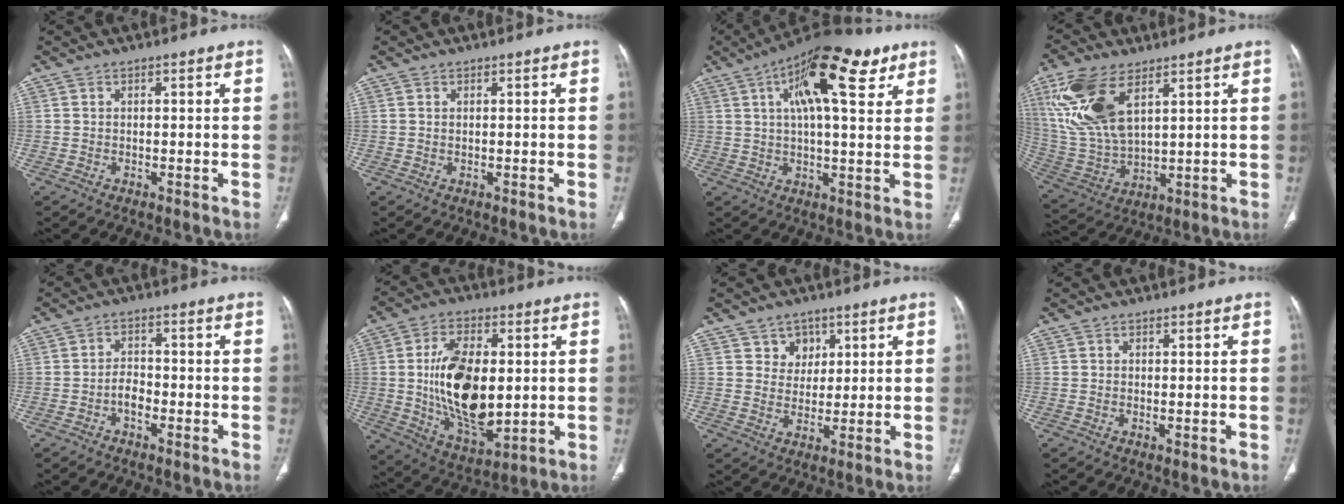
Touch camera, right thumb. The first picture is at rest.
{"total": 0.0}
{"total": 19.3, "force": [8.6, 7.0, 15.8], "torque": [-0.226, -0.001, 0.133]}
{"total": 16.2, "force": [7.4, 7.8, 12.1], "torque": [-0.261, -0.019, 0.159]}
{"total": 3.3, "force": [-1.7, 2.0, 2.1], "torque": [-0.026, 0.016, -0.033]}
{"total": 18.8, "force": [0.6, 10.0, 15.9], "torque": [-0.265, -0.015, 0.023]}
{"total": 4.8, "force": [2.4, 4.0, 0.9], "torque": [0.016, -0.014, 0.043]}
{"total": 0.8, "force": [-0.2, 0.4, 0.6], "torque": [-0.009, -0.005, 0.000]}